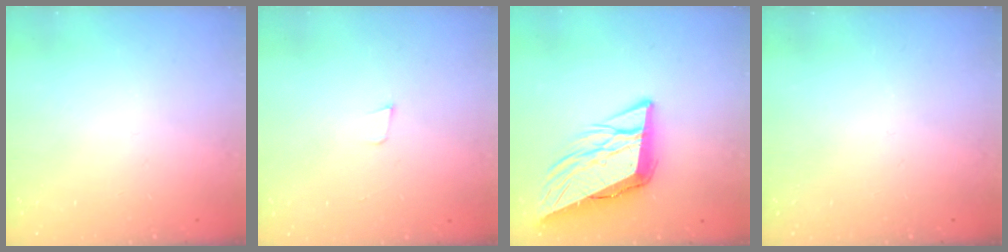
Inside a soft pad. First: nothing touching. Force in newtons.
{"total": 3.3, "press": 2.0, "slide": 2.6}
{"total": 12.3, "press": 11.7, "slide": 3.6}
{"total": 0.0}